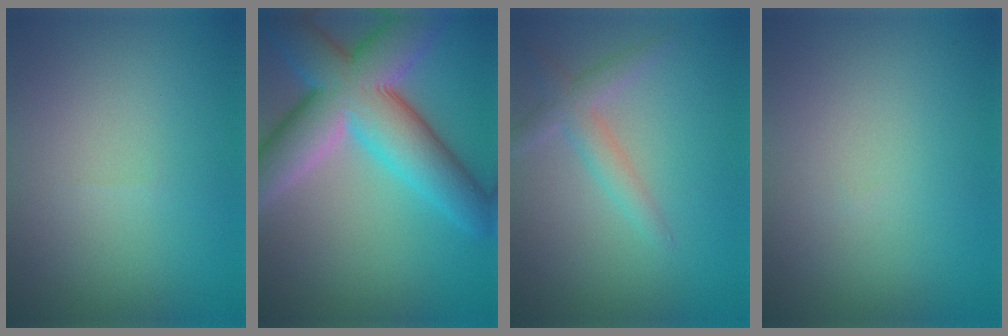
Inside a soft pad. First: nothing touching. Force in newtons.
{"total": 11.9, "press": 11.8, "slide": 0.5}
{"total": 2.5, "press": 2.5, "slide": 0.1}
{"total": 0.0}